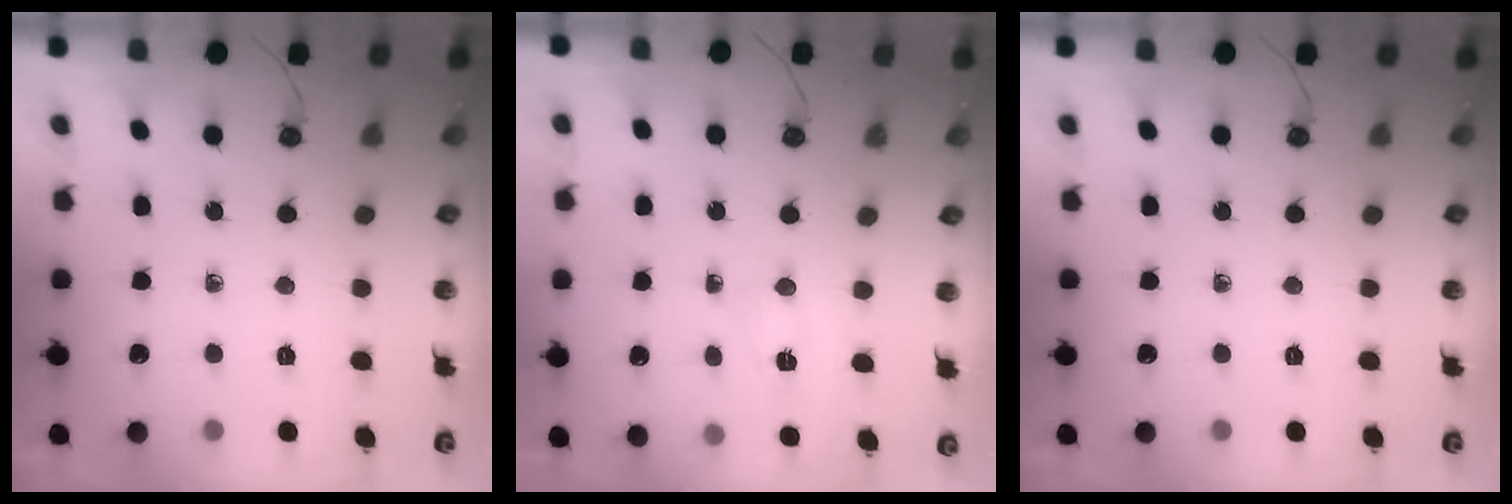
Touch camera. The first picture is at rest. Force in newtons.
{"total": 2.7, "press": 2.7, "slide": 0.4}
{"total": 0.0}